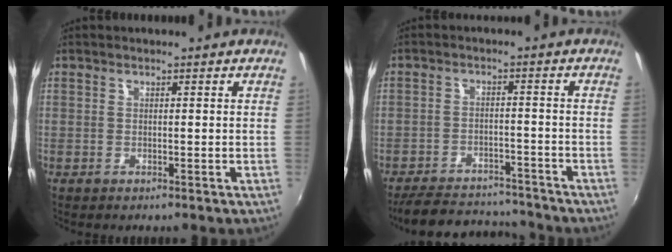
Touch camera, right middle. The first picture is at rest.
{"total": 14.5, "force": [-13.0, 4.2, 4.8], "torque": [-0.118, 0.004, -0.184]}